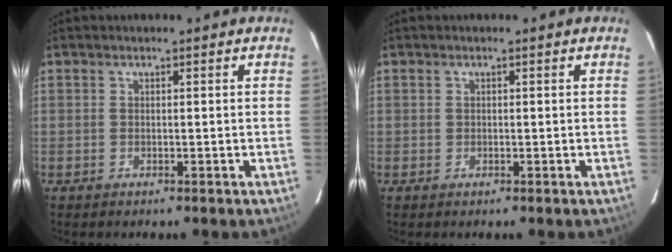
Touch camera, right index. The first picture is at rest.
{"total": 0.0}